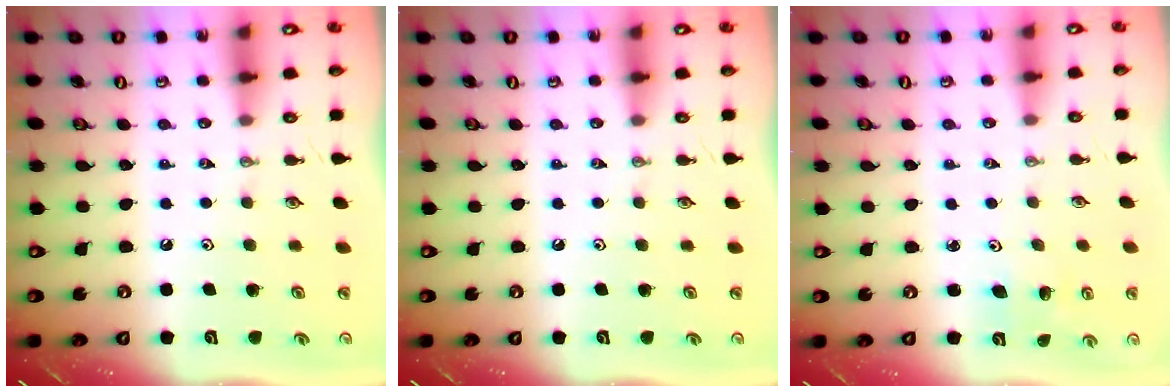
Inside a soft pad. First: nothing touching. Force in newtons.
{"total": 0.0}
{"total": 3.6, "press": 3.6, "slide": 0.3}